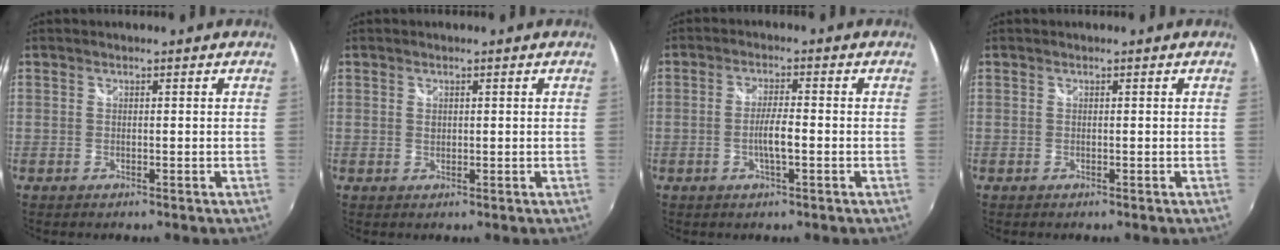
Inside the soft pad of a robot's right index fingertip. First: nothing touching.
{"total": 0.9, "force": [0.2, 0.7, 0.4], "torque": [-0.006, 0.001, 0.004]}
{"total": 4.0, "force": [-1.2, 0.5, 3.8], "torque": [-0.072, -0.002, -0.021]}
{"total": 0.0}